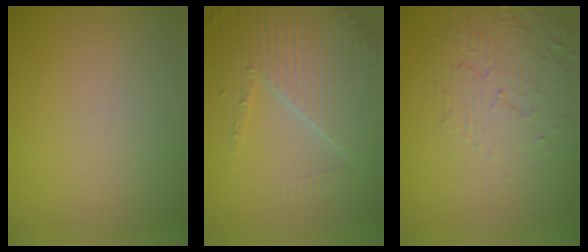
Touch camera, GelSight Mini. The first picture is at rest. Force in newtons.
{"total": 7.2, "press": 5.2, "slide": 5.0}
{"total": 3.8, "press": 3.4, "slide": 1.8}